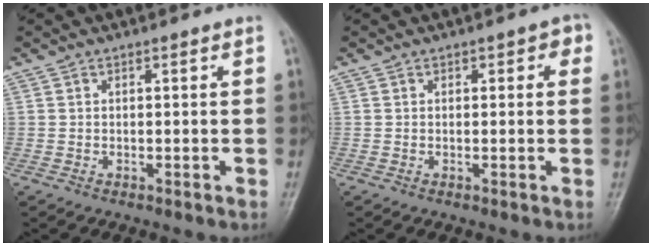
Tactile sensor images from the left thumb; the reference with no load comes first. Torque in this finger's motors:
{"motor_torque": [-0.05, 0.15, -0.21, -0.18, -0.01]}